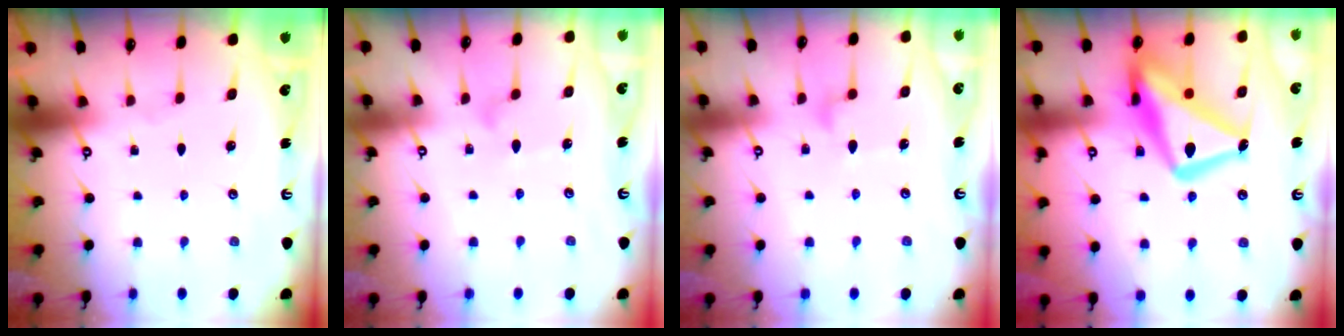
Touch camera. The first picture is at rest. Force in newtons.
{"total": 7.4, "press": 7.4, "slide": 0.4}
{"total": 9.7, "press": 9.7, "slide": 0.5}
{"total": 19.8, "press": 19.7, "slide": 1.5}